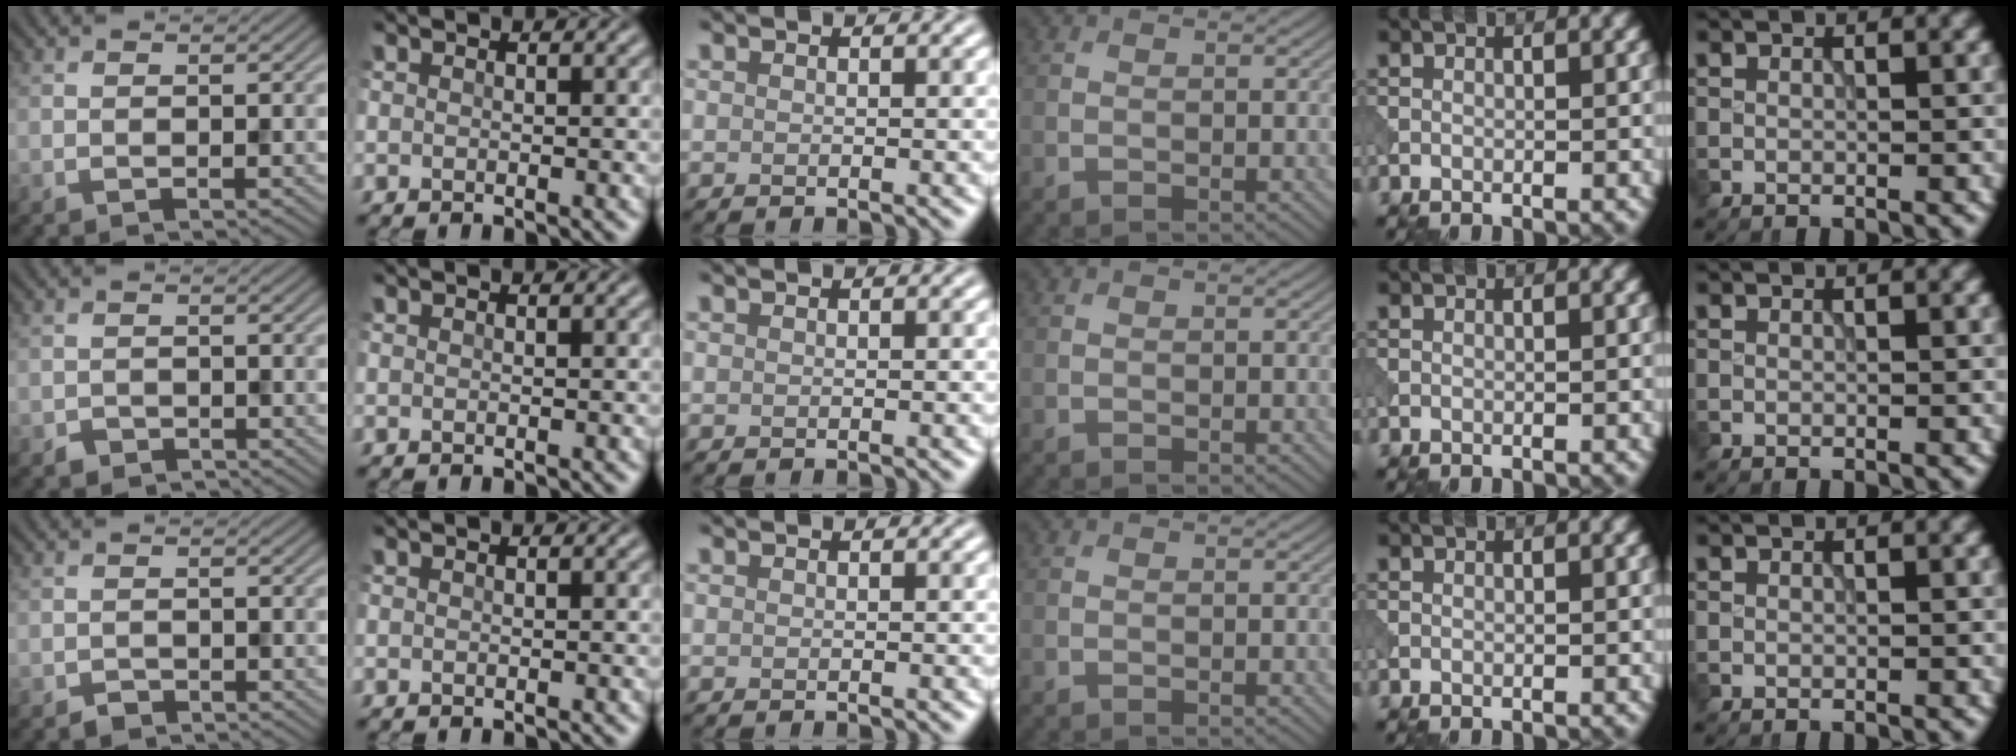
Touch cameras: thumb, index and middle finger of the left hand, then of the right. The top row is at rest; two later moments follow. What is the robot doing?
{"motion": "open", "object": "sandwich press"}